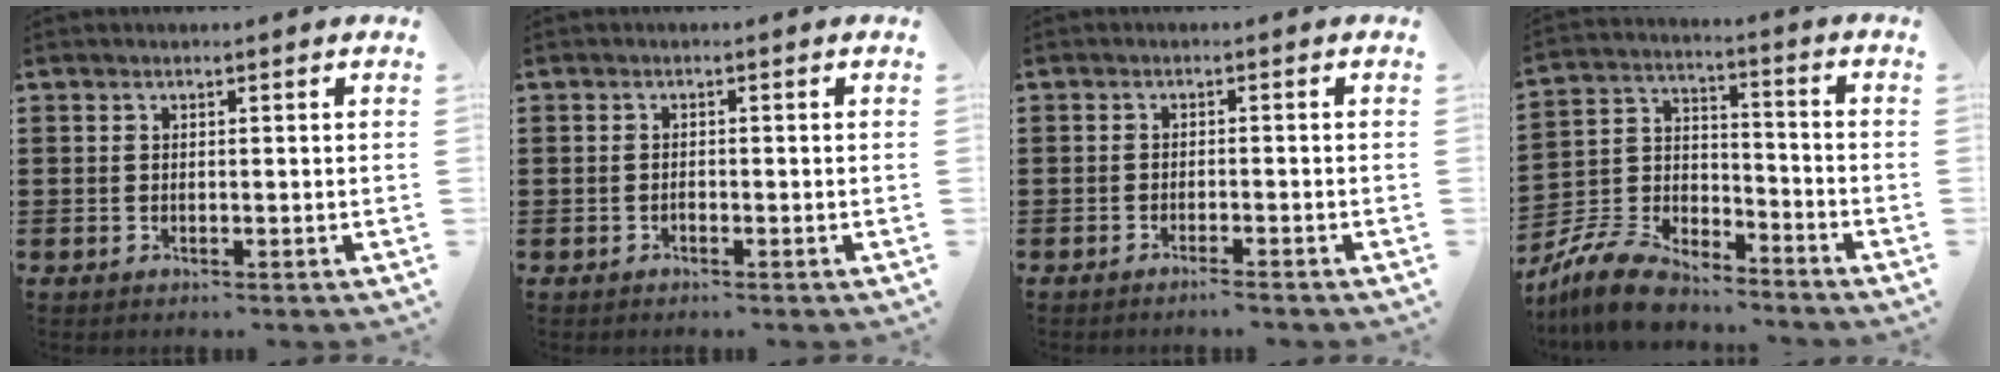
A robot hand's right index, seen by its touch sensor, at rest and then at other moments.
{"total": 0.6, "force": [-0.5, 0.3, 0.3], "torque": [-0.007, 0.000, -0.009]}
{"total": 1.5, "force": [-1.4, -0.2, 0.6], "torque": [-0.011, 0.000, -0.027]}
{"total": 9.5, "force": [-8.5, 2.8, 3.2], "torque": [-0.079, 0.020, -0.171]}